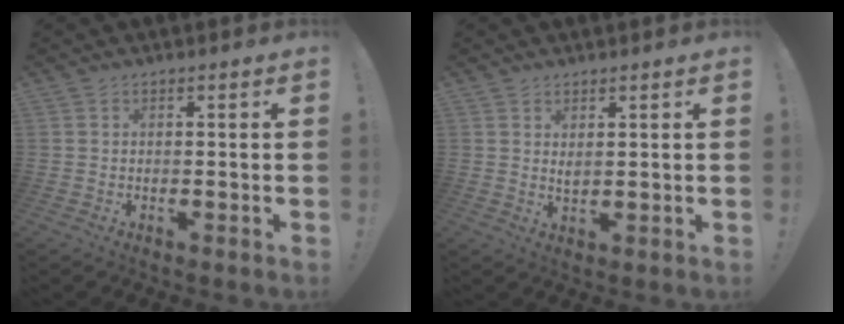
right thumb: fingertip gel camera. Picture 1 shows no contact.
{"total": 1.3, "force": [1.0, 0.2, 0.8], "torque": [-0.011, -0.004, 0.019]}